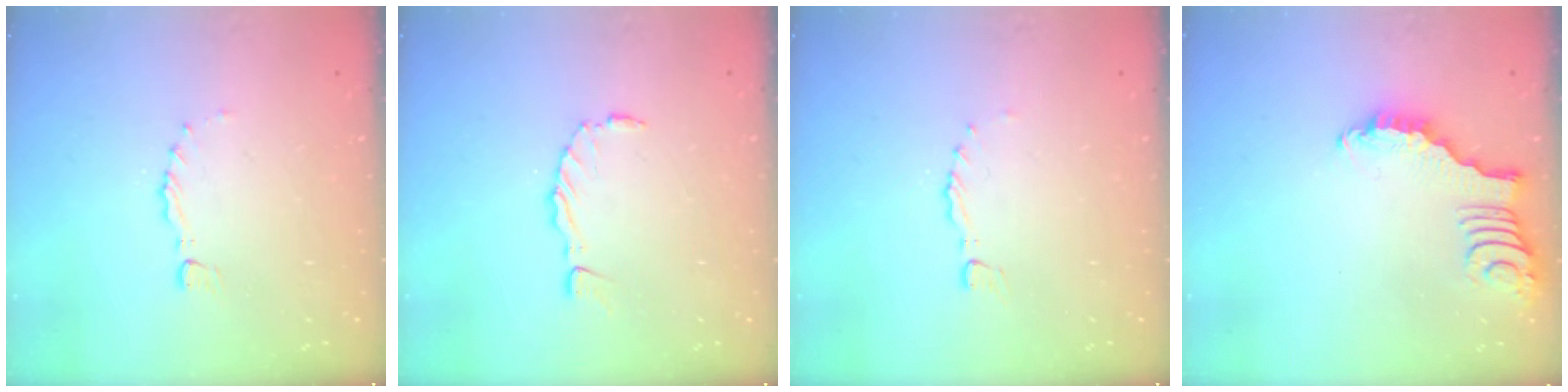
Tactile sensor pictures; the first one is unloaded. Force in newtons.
{"total": 1.2, "press": 1.2, "slide": 0.3}
{"total": 0.0}
{"total": 2.3, "press": 2.3, "slide": 0.3}